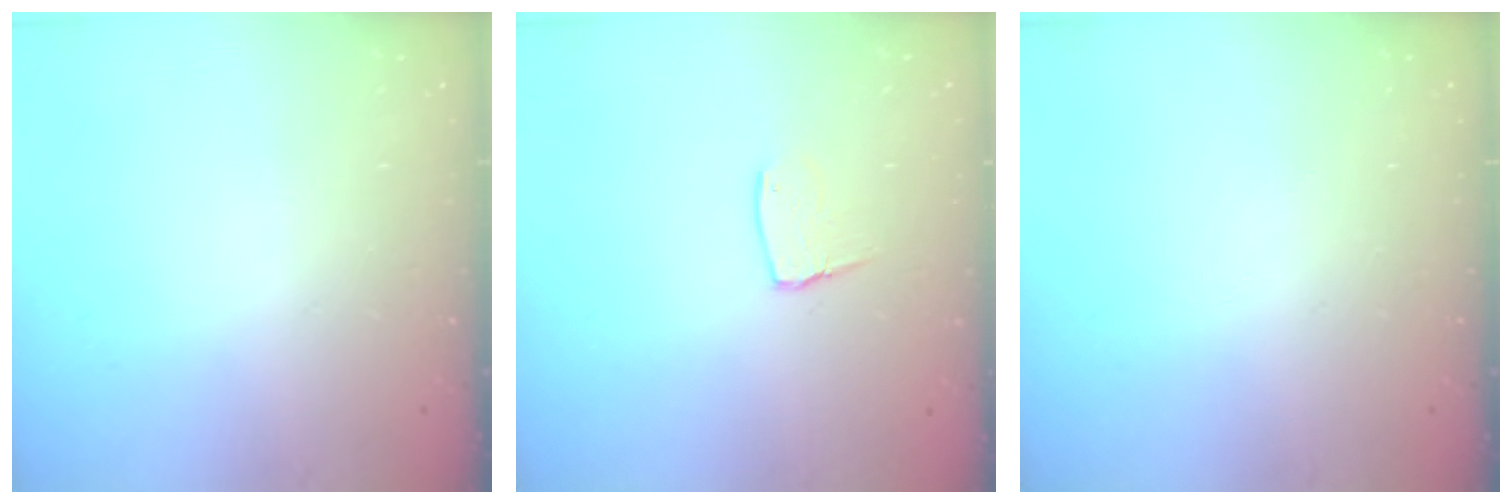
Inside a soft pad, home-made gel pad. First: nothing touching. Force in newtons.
{"total": 7.0, "press": 7.0, "slide": 0.5}
{"total": 0.0}